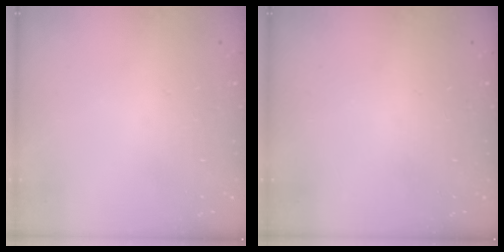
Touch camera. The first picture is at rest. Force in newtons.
{"total": 0.0}